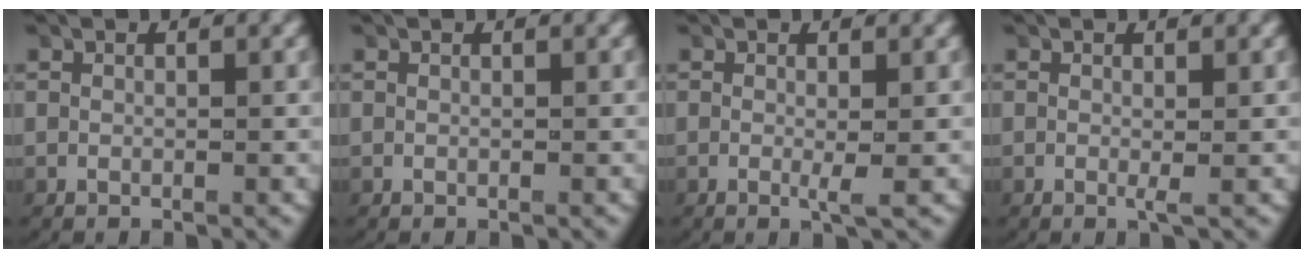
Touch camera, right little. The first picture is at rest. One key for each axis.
{"total": 0.0}
{"total": 1.2, "fx": -0.2, "fy": 0.0, "fz": 1.2, "tx": -0.028, "ty": -0.009, "tz": -0.002}
{"total": 0.7, "fx": 0.0, "fy": 0.0, "fz": 0.7, "tx": -0.016, "ty": -0.006, "tz": -0.001}